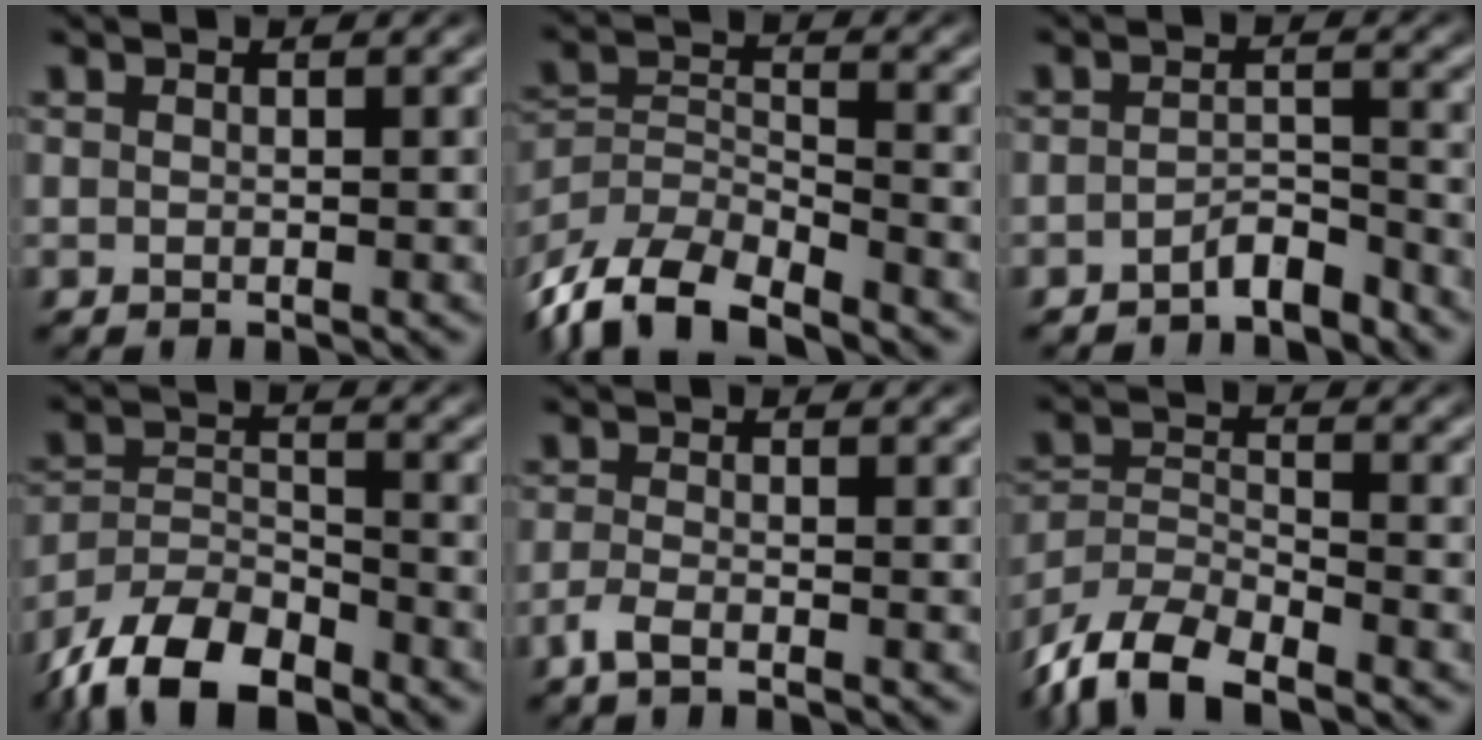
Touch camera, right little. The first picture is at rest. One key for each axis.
{"total": 10.1, "fx": -5.7, "fy": 6.5, "fz": 5.2, "tx": -0.115, "ty": -0.047, "tz": -0.080}
{"total": 2.9, "fx": -2.6, "fy": 0.6, "fz": 1.0, "tx": -0.001, "ty": -0.005, "tz": -0.047}
{"total": 8.2, "fx": -5.8, "fy": 4.2, "fz": 3.9, "tx": -0.072, "ty": -0.026, "tz": -0.087}
{"total": 1.9, "fx": -1.7, "fy": -0.1, "fz": 0.9, "tx": -0.020, "ty": -0.007, "tz": -0.031}
{"total": 8.0, "fx": -5.2, "fy": 4.6, "fz": 4.0, "tx": -0.085, "ty": -0.032, "tz": -0.078}